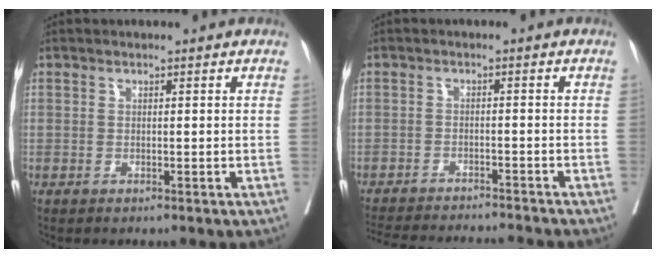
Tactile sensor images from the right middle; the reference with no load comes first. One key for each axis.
{"total": 14.2, "fx": -13.4, "fy": 0.9, "fz": 4.5, "tx": -0.077, "ty": -0.013, "tz": -0.186}